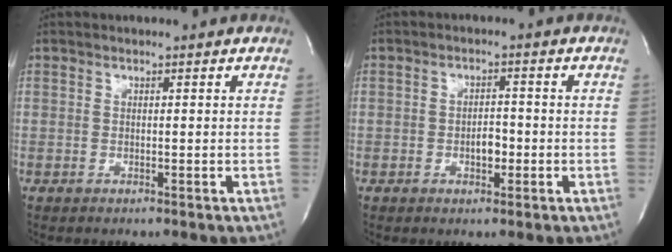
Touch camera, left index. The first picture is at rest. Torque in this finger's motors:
{"motor_torque": [0.06, -0.01, 0.05, 0.01]}